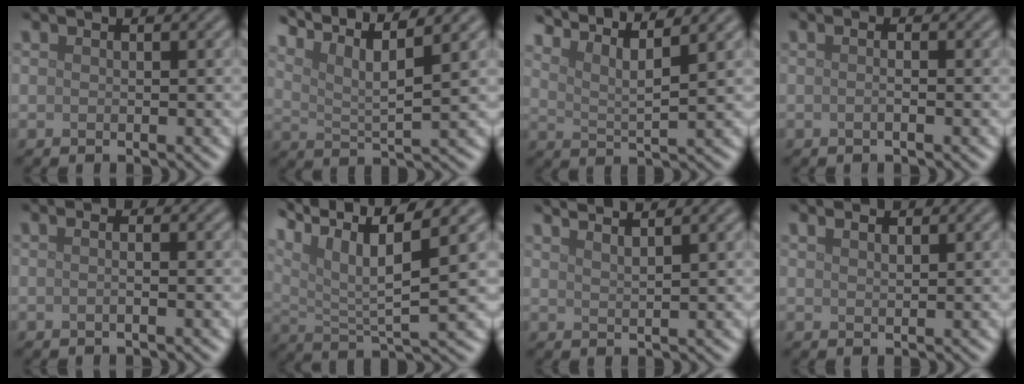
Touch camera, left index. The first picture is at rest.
{"total": 7.6, "force": [5.7, 1.5, 4.7], "torque": [-0.081, 0.022, 0.069]}
{"total": 6.1, "force": [5.0, 1.1, 3.3], "torque": [-0.049, 0.015, 0.062]}
{"total": 1.2, "force": [0.0, 0.4, 1.2], "torque": [-0.007, -0.010, -0.008]}
{"total": 1.5, "force": [0.1, 0.6, 1.3], "torque": [-0.003, -0.006, -0.013]}
{"total": 10.0, "force": [6.0, 2.5, 7.6], "torque": [-0.144, 0.016, 0.108]}
{"total": 4.0, "force": [3.2, 1.0, 2.0], "torque": [0.000, 0.023, 0.019]}
{"total": 1.0, "force": [0.8, 0.3, 0.5], "torque": [-0.012, 0.001, 0.016]}